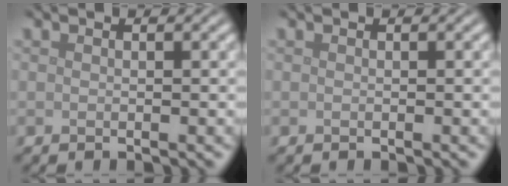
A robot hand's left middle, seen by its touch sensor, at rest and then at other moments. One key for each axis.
{"total": 0.0}